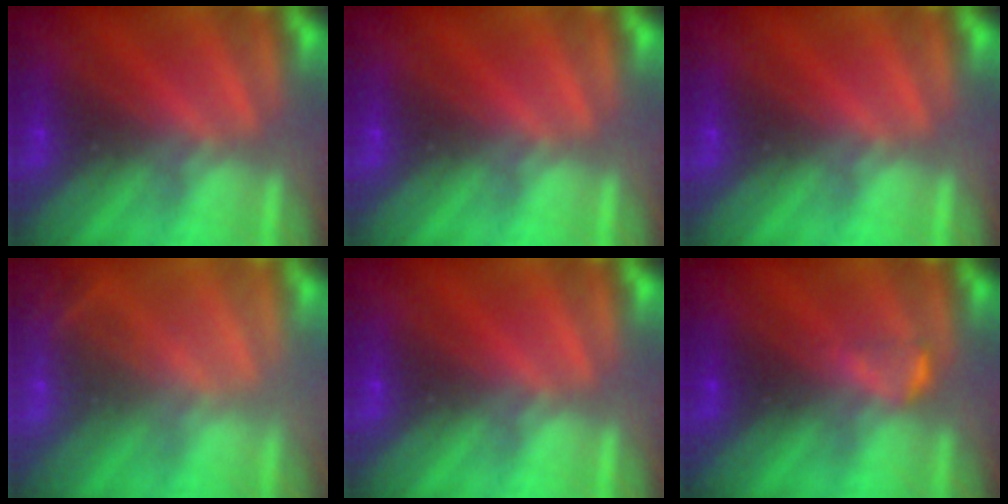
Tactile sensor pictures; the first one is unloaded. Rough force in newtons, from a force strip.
{"total": 0.0}
{"total": 0.0}
{"total": 2.0}
{"total": 0.0}
{"total": 2.4}